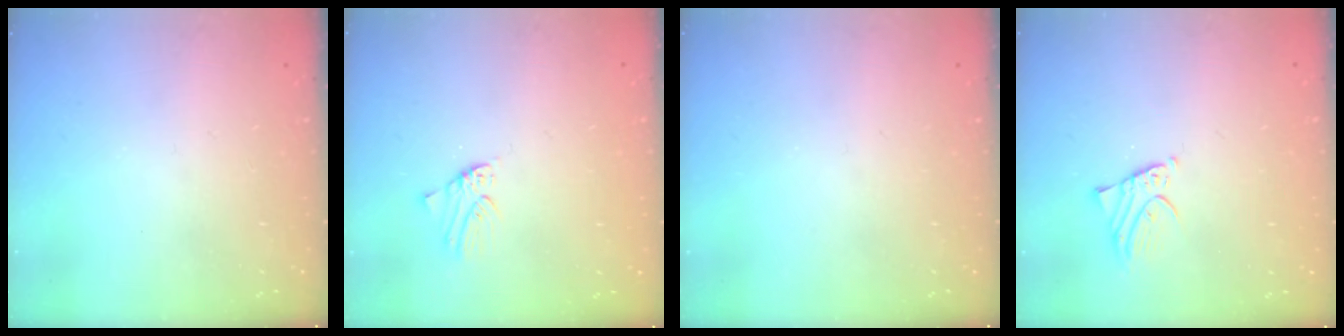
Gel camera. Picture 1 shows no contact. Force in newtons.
{"total": 0.0}
{"total": 0.0}
{"total": 1.9, "press": 1.9, "slide": 0.3}